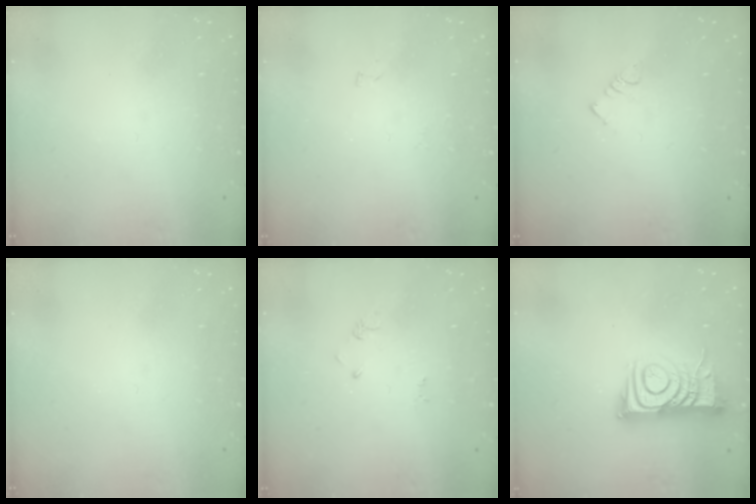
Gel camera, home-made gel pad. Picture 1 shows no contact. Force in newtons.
{"total": 4.1, "press": 4.1, "slide": 0.4}
{"total": 3.4, "press": 3.4, "slide": 0.5}
{"total": 0.0}
{"total": 2.6, "press": 2.6, "slide": 0.4}
{"total": 10.6, "press": 10.5, "slide": 1.1}